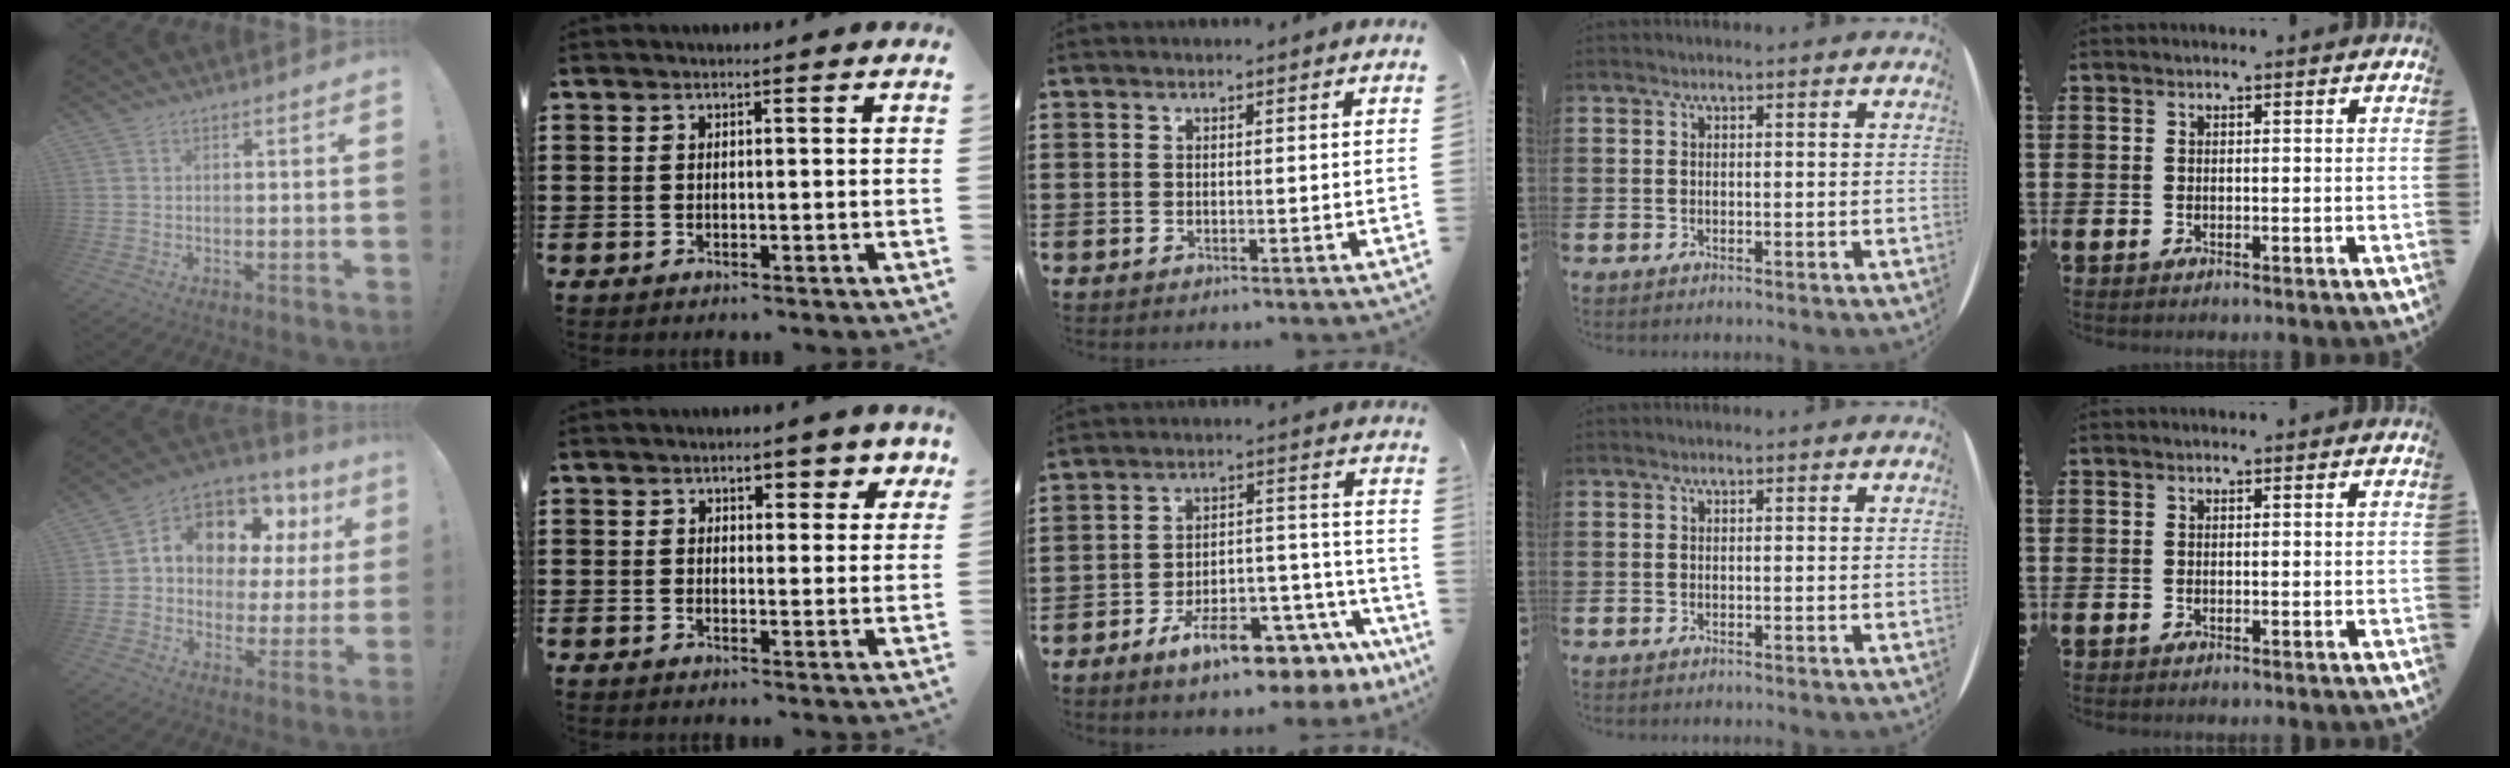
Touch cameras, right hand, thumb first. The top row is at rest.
{"thumb": {"total": 11.7, "force": [6.1, 8.0, 6.0], "torque": [-0.096, -0.050, 0.115]}, "index": {"total": 3.1, "force": [1.9, 1.8, 1.6], "torque": [-0.024, 0.005, 0.027]}, "middle": {"total": 10.1, "force": [-7.8, 2.5, 6.0], "torque": [-0.090, 0.029, -0.139]}}